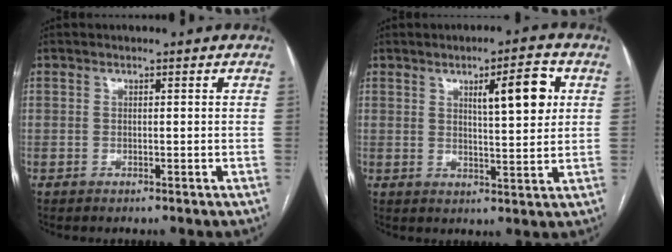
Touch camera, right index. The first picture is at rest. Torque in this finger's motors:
{"motor_torque": [0.55, 0.38, 0.19, 0.06]}